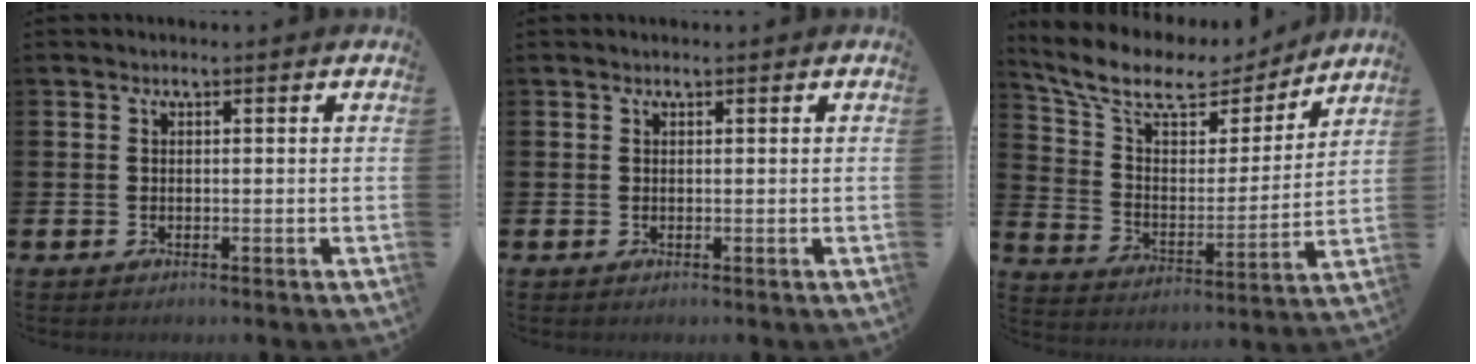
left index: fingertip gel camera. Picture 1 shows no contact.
{"total": 0.0}
{"total": 10.4, "force": [8.6, 4.3, 4.1], "torque": [-0.130, -0.048, 0.148]}